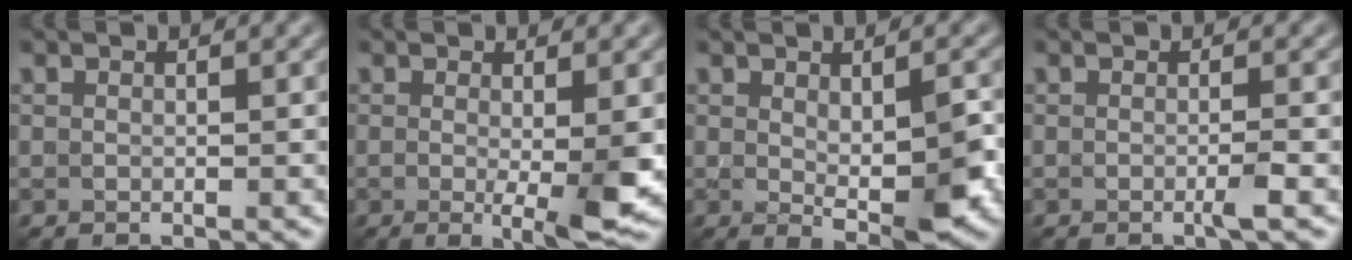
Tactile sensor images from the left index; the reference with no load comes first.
{"total": 4.0, "force": [-0.5, 0.4, 3.9], "torque": [-0.057, -0.012, -0.004]}
{"total": 4.5, "force": [-0.2, 1.1, 4.3], "torque": [-0.063, -0.006, 0.004]}
{"total": 1.2, "force": [-0.4, 0.2, 1.2], "torque": [-0.017, -0.008, -0.010]}